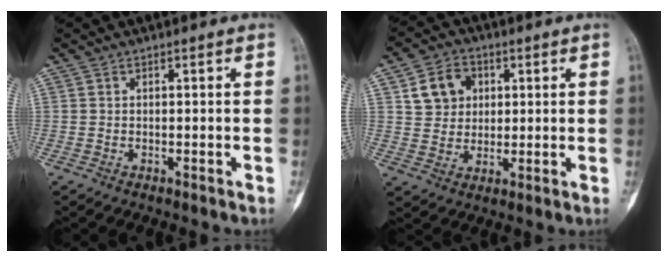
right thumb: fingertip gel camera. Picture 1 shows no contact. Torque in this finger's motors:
{"motor_torque": [-0.02, 1.05, 0.21, -0.16, -0.01]}